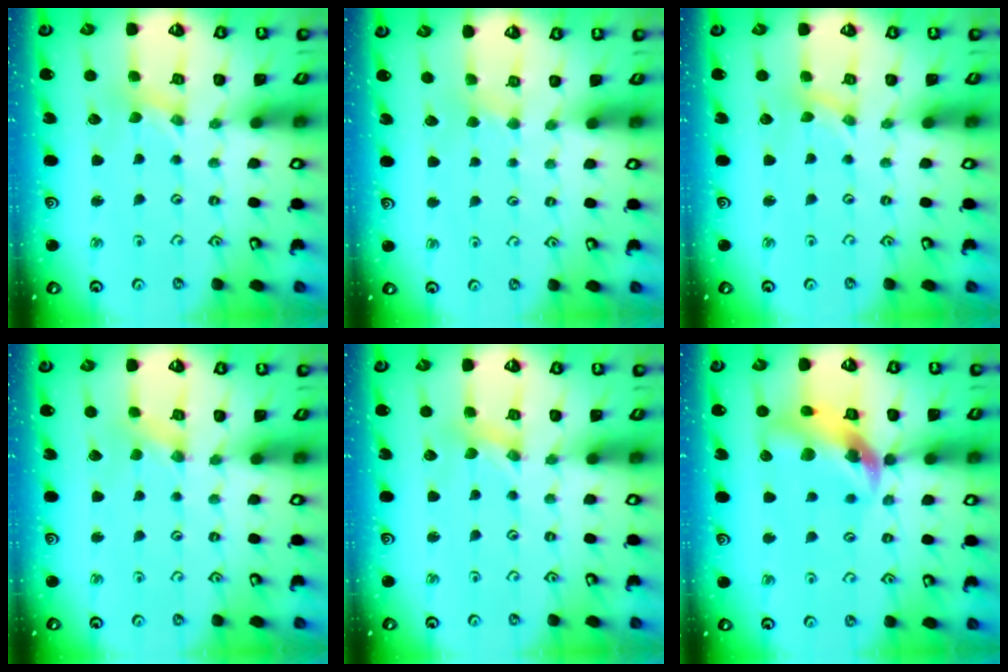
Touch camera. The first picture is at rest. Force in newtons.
{"total": 2.0, "press": 1.9, "slide": 0.4}
{"total": 0.0}
{"total": 0.0}
{"total": 0.7, "press": 0.6, "slide": 0.1}
{"total": 16.0, "press": 15.9, "slide": 2.1}